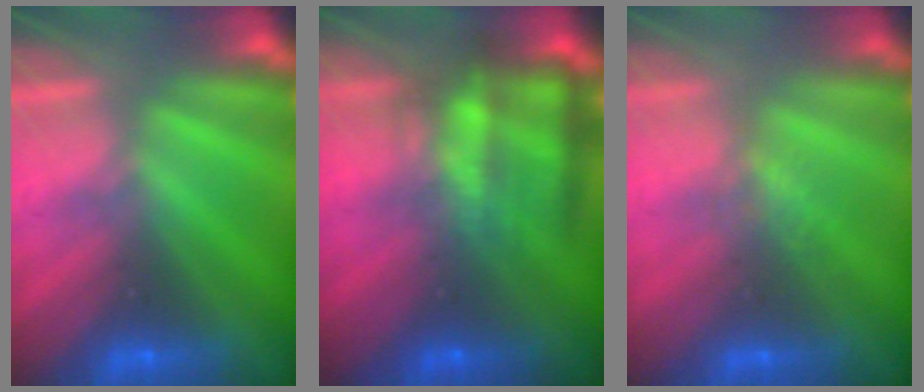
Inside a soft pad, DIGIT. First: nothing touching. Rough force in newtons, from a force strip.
{"total": 7.2}
{"total": 1.2}